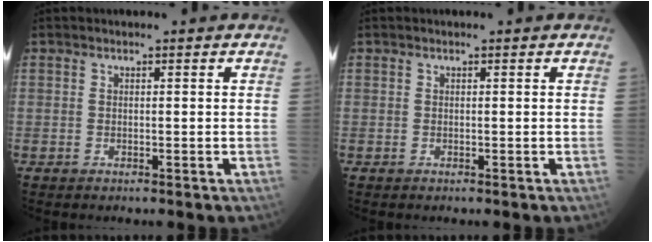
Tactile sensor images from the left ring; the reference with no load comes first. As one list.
[{"total": 0.0}]